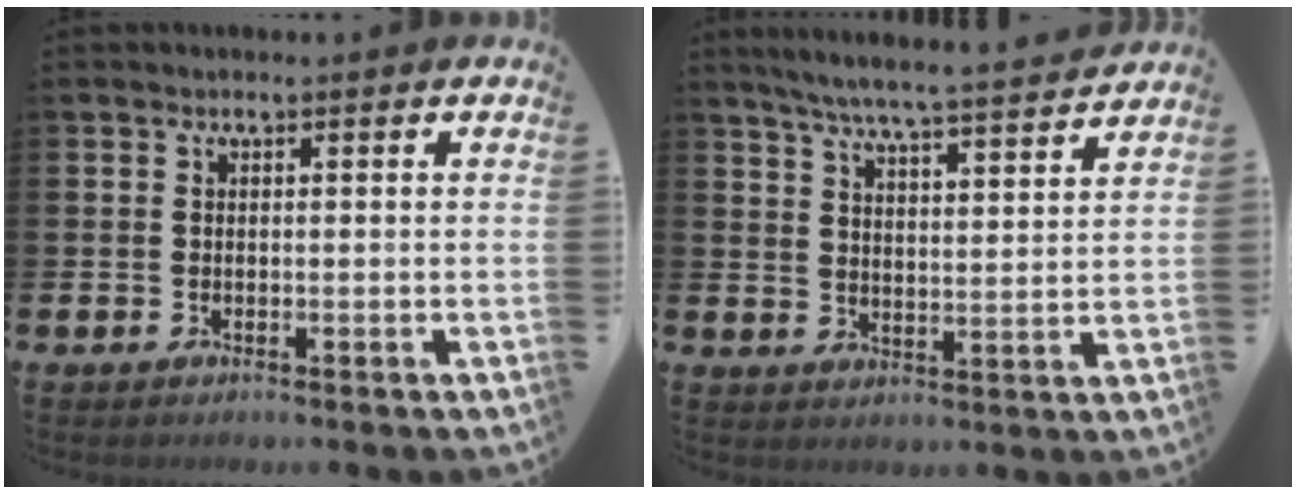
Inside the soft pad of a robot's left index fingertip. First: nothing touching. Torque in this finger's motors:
{"motor_torque": [0.91, -1.23, 0.50, 0.16]}